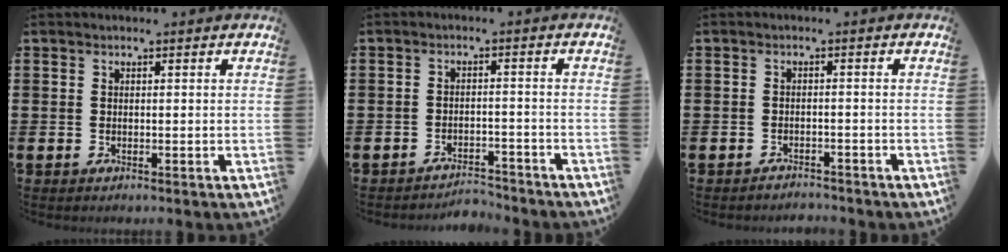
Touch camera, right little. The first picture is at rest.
{"total": 2.9, "force": [-2.9, 0.1, -0.1], "torque": [-0.006, 0.003, -0.063]}
{"total": 1.5, "force": [-1.5, 0.0, -0.2], "torque": [-0.001, 0.004, -0.033]}